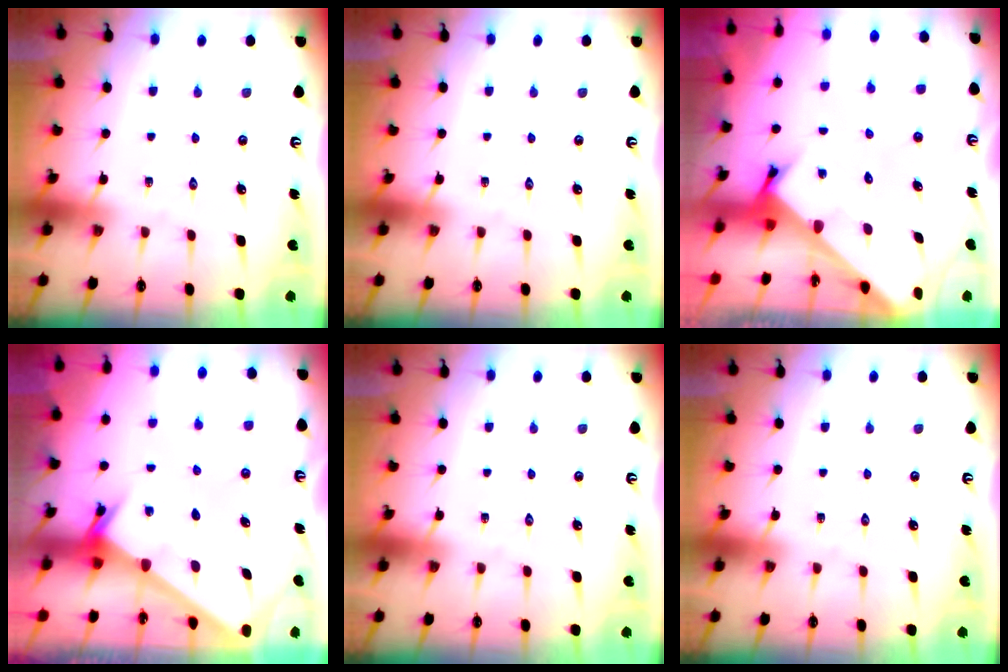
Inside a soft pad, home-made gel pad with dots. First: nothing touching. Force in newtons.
{"total": 0.0}
{"total": 2.4, "press": 2.4, "slide": 0.2}
{"total": 2.6, "press": 2.6, "slide": 0.2}
{"total": 0.0}
{"total": 0.0}